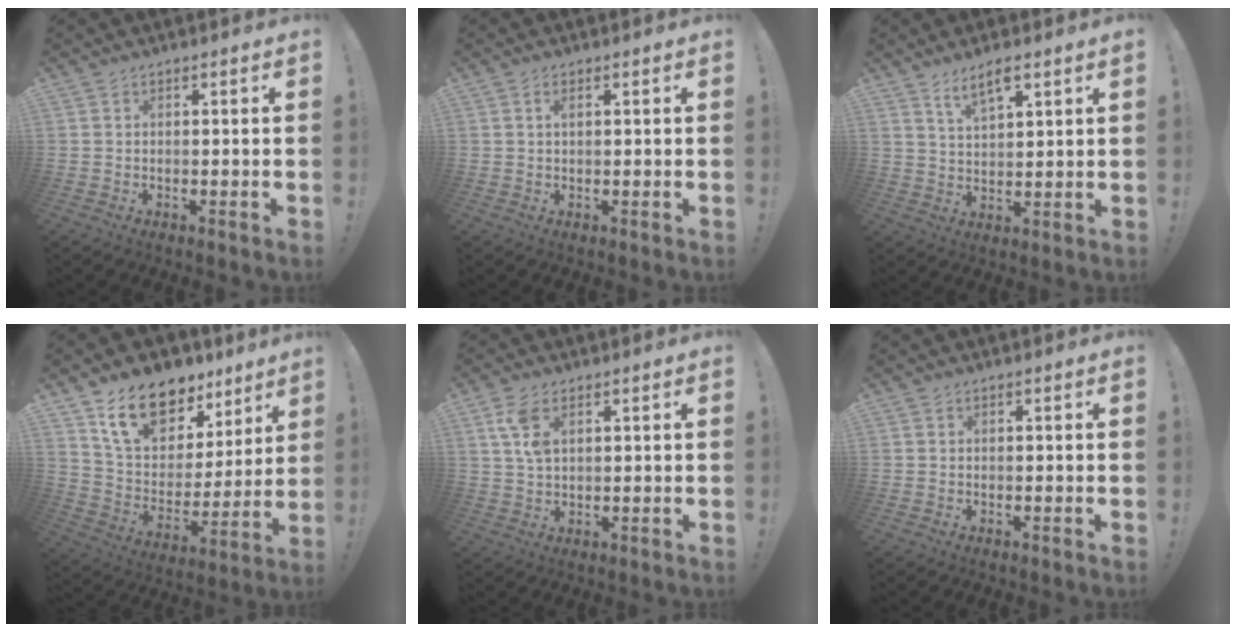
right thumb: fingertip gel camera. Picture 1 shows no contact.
{"total": 1.4, "force": [0.5, 0.6, 1.1], "torque": [-0.017, 0.000, 0.005]}
{"total": 6.0, "force": [4.4, 1.5, 3.9], "torque": [-0.067, -0.021, 0.076]}
{"total": 17.3, "force": [11.8, 9.9, 7.9], "torque": [-0.134, -0.069, 0.217]}
{"total": 6.4, "force": [2.8, 3.1, 4.9], "torque": [-0.091, -0.009, 0.049]}
{"total": 0.0}